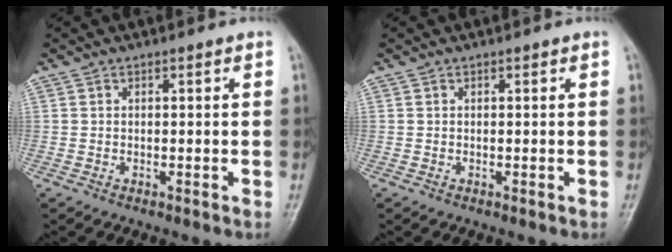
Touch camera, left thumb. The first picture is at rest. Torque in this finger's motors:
{"motor_torque": [0.01, 0.01, 0.02, -0.08, 0.00]}